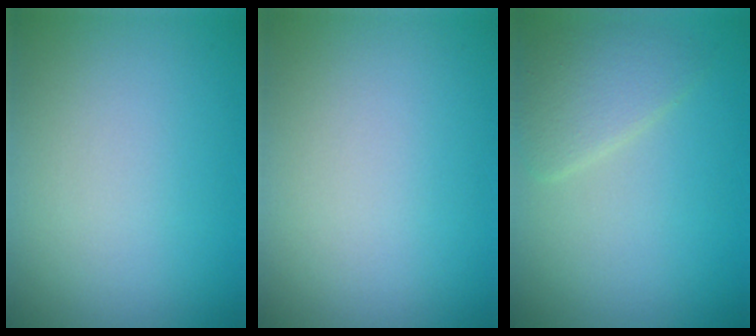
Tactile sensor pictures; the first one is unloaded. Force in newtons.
{"total": 0.0}
{"total": 2.6, "press": 2.6, "slide": 0.0}